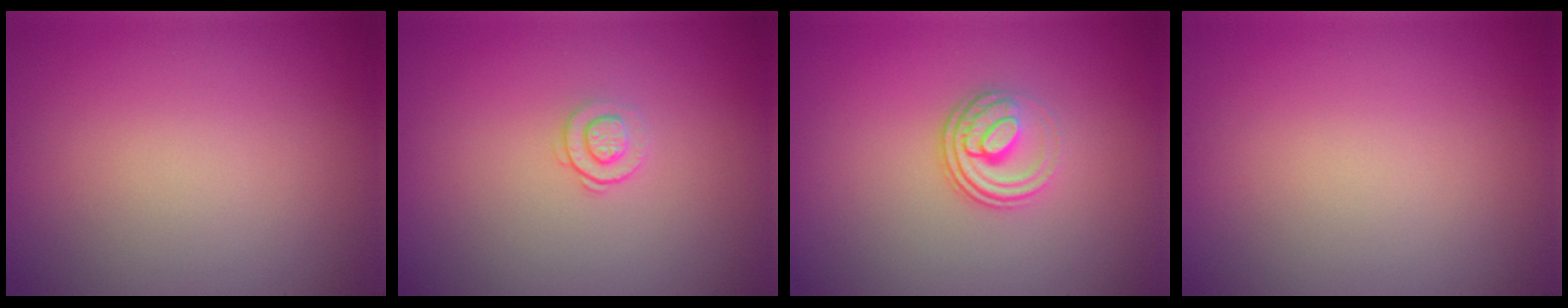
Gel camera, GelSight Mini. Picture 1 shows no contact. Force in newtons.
{"total": 1.2, "press": 0.9, "slide": 0.8}
{"total": 3.3, "press": 2.4, "slide": 2.2}
{"total": 0.0}